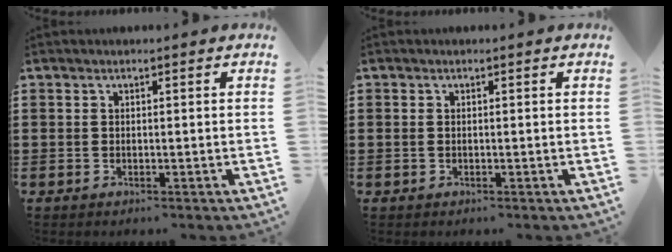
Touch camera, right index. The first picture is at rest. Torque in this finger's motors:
{"motor_torque": [0.25, 0.59, 0.02, 0.01]}